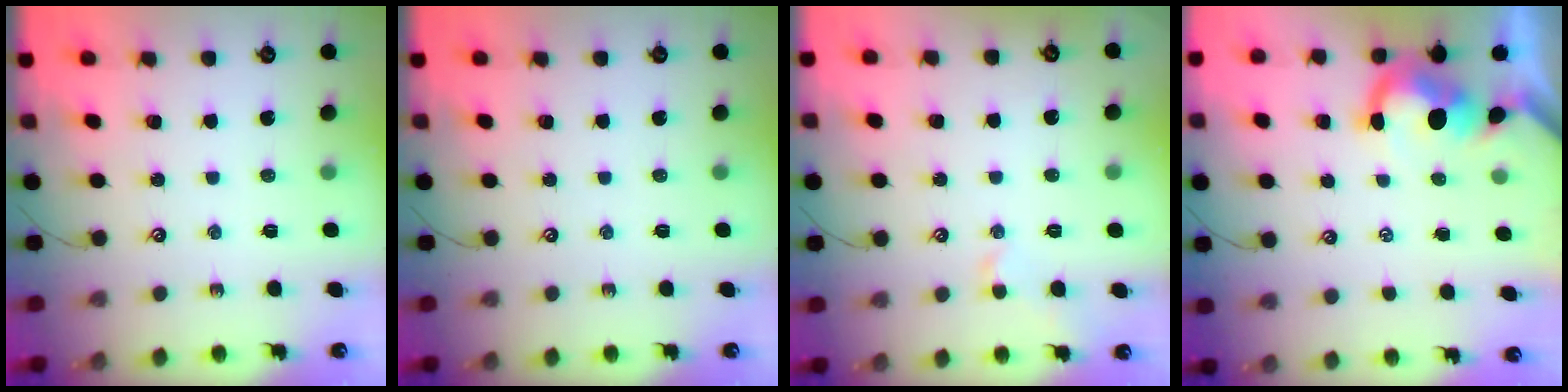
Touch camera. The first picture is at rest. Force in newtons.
{"total": 0.0}
{"total": 0.7, "press": 0.3, "slide": 0.6}
{"total": 2.8, "press": 2.6, "slide": 0.9}